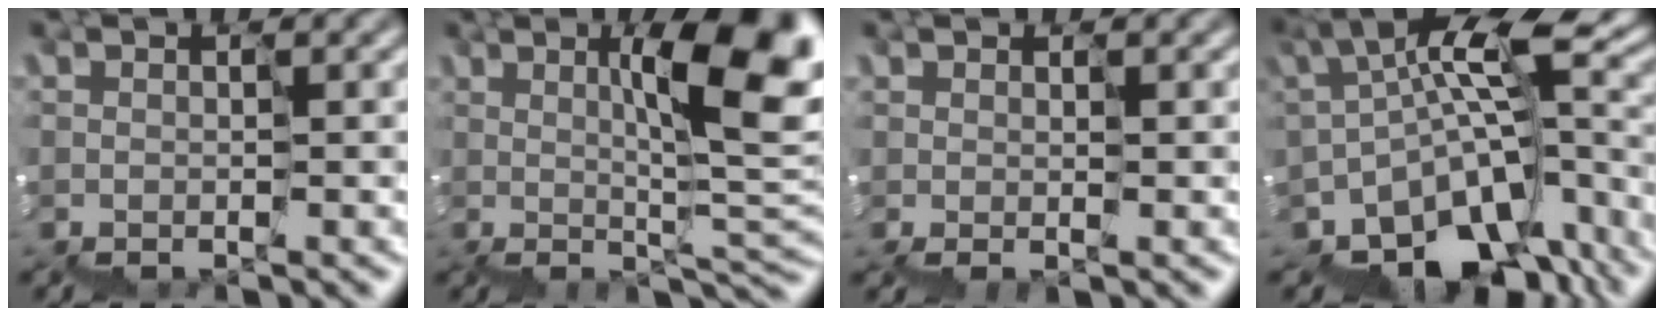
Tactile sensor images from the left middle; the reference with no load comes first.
{"total": 9.0, "force": [2.3, 2.6, 8.4], "torque": [-0.110, 0.003, 0.044]}
{"total": 0.8, "force": [0.6, 0.5, 0.2], "torque": [0.002, 0.008, 0.015]}
{"total": 10.2, "force": [-5.2, 5.5, 6.8], "torque": [-0.123, -0.001, -0.063]}